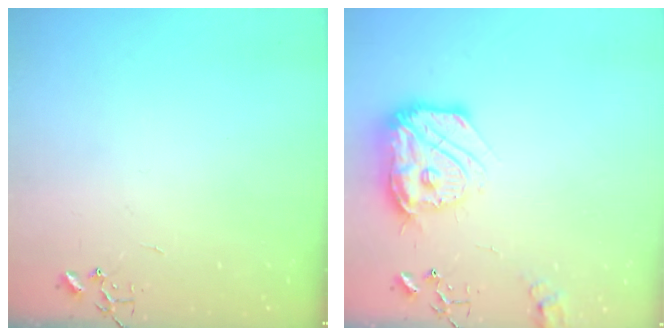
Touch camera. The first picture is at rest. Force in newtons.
{"total": 18.7, "press": 18.6, "slide": 1.8}